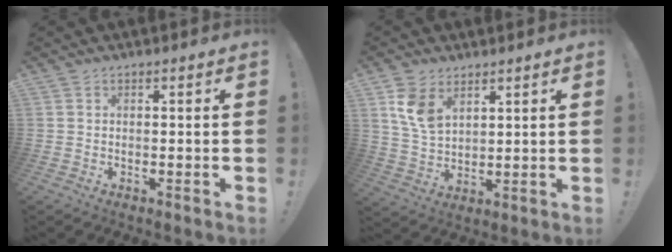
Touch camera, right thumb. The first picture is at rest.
{"total": 8.9, "force": [4.8, 5.5, 5.1], "torque": [-0.083, -0.018, 0.093]}